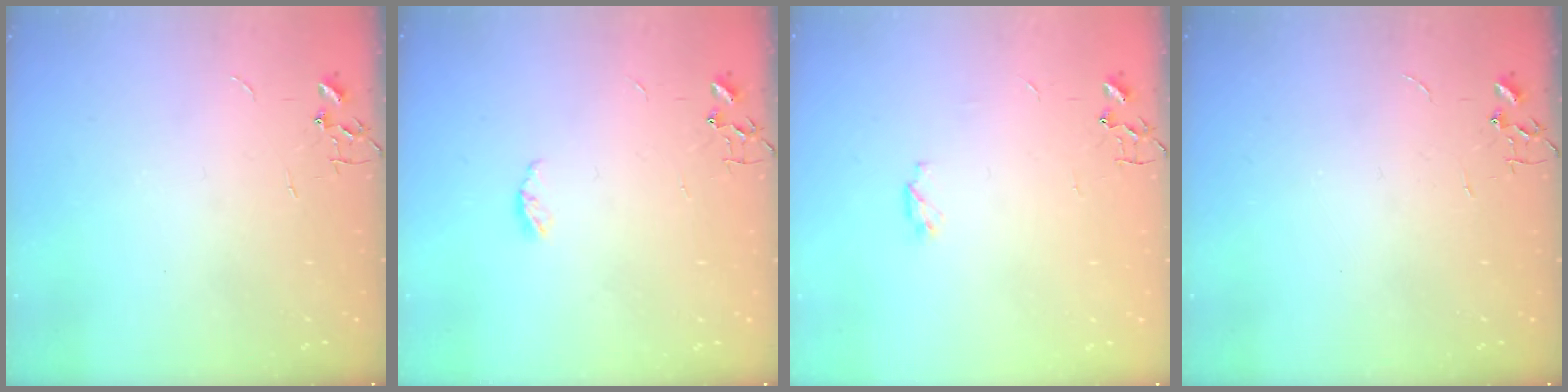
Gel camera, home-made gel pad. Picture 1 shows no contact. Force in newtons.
{"total": 4.4, "press": 4.3, "slide": 0.6}
{"total": 3.3, "press": 3.2, "slide": 0.6}
{"total": 0.0}